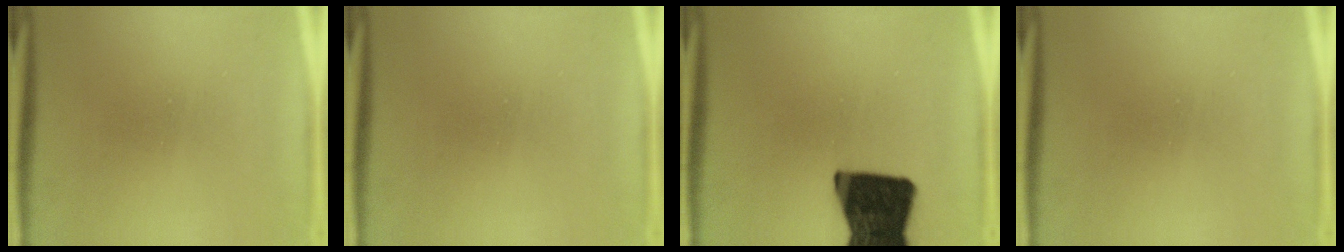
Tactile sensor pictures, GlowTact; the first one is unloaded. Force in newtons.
{"total": 0.0}
{"total": 19.8}
{"total": 0.0}